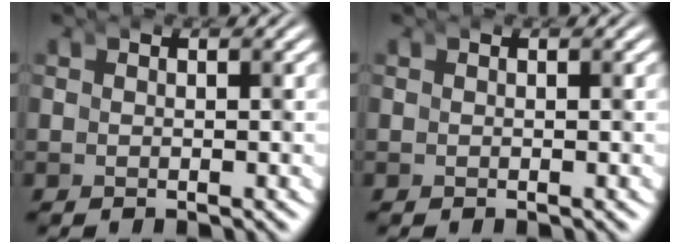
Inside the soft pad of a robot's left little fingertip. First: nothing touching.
{"total": 0.0}